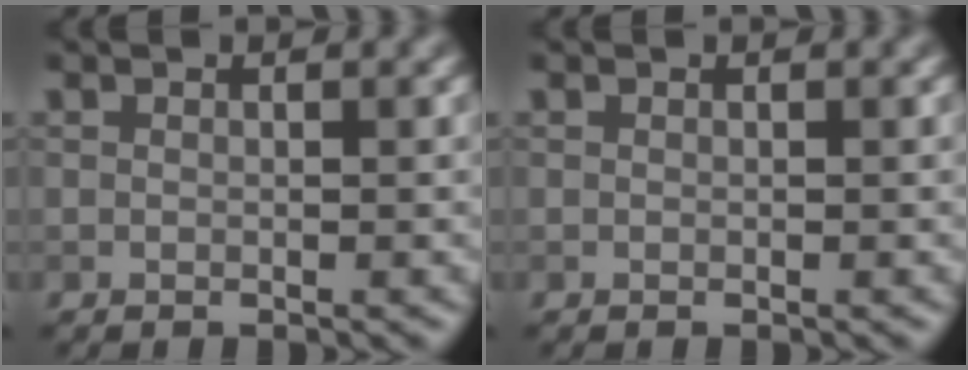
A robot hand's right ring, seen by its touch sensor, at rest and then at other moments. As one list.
[{"total": 0.0}]